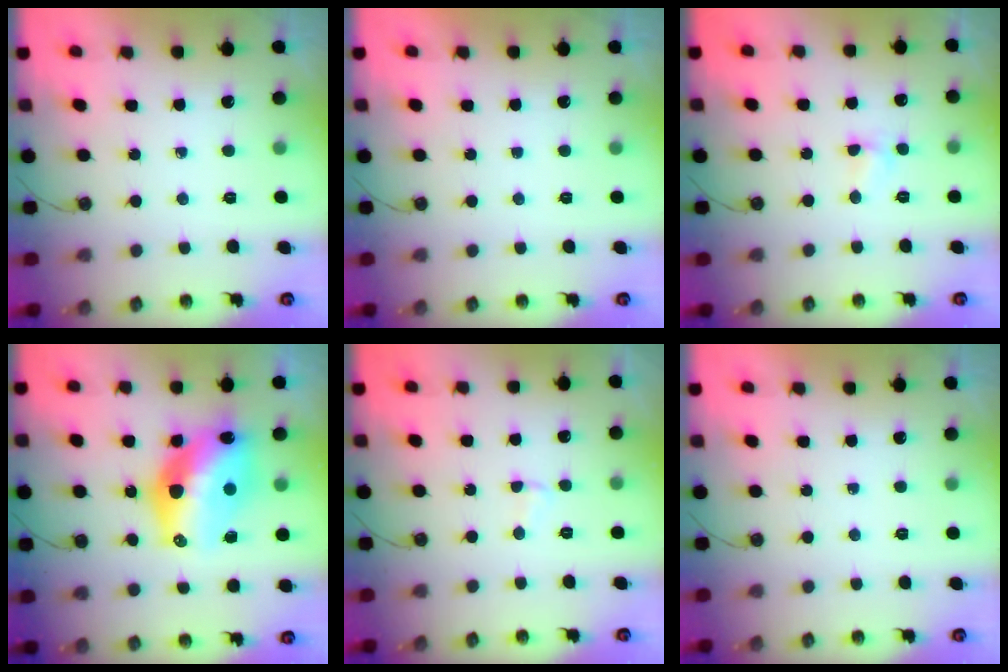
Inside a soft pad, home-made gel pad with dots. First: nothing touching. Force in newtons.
{"total": 0.0}
{"total": 4.4, "press": 4.3, "slide": 0.7}
{"total": 17.4, "press": 17.1, "slide": 3.3}
{"total": 2.6, "press": 2.5, "slide": 0.5}
{"total": 0.0}